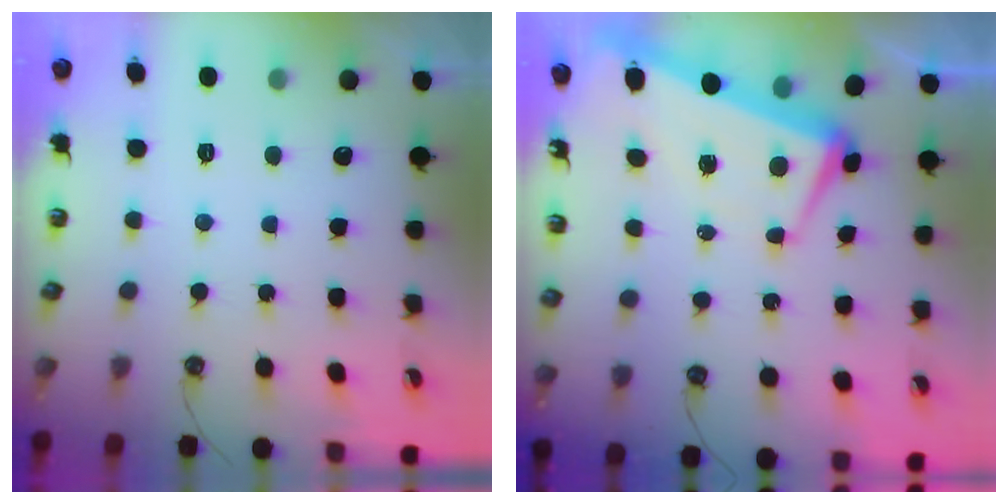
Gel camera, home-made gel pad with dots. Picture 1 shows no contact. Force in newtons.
{"total": 1.6, "press": 1.4, "slide": 0.9}